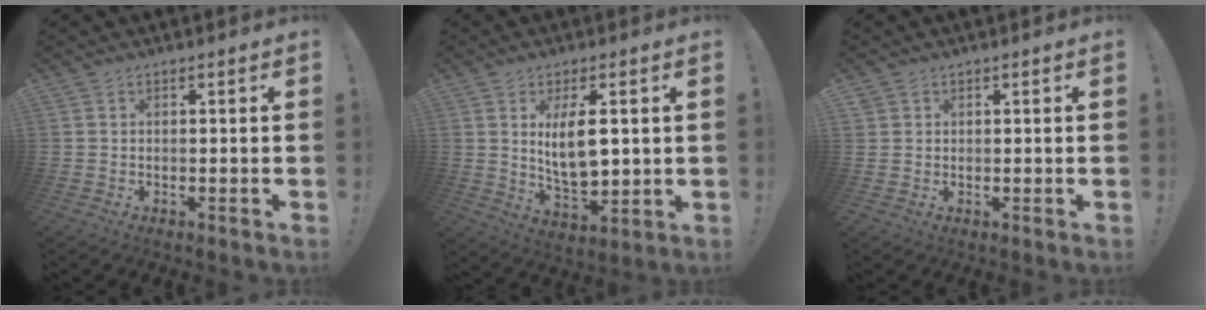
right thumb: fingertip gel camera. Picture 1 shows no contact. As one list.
[{"total": 9.9, "force": [2.2, 4.2, 8.7], "torque": [-0.150, -0.015, 0.032]}, {"total": 1.7, "force": [1.0, 1.3, 0.3], "torque": [-0.003, -0.003, 0.020]}]